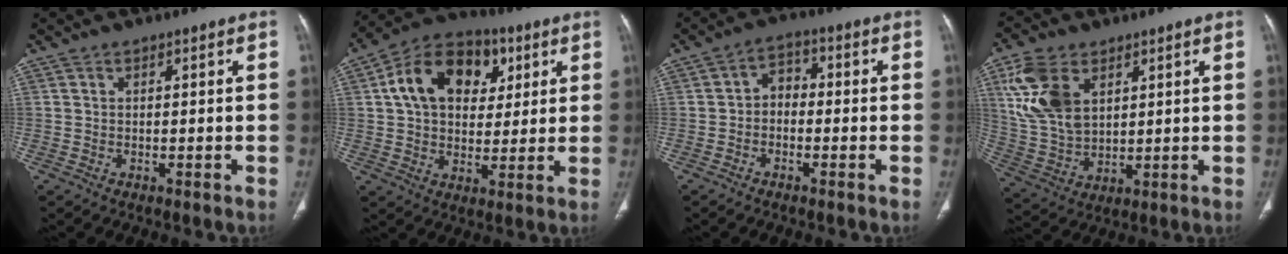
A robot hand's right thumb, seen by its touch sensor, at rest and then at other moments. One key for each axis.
{"total": 16.2, "fx": 4.9, "fy": 11.4, "fz": 10.4, "tx": -0.145, "ty": 0.006, "tz": 0.075}
{"total": 4.0, "fx": -0.9, "fy": 3.0, "fz": 2.4, "tx": -0.023, "ty": 0.023, "tz": -0.029}
{"total": 13.1, "fx": 5.1, "fy": 8.2, "fz": 8.9, "tx": -0.173, "ty": -0.013, "tz": 0.112}